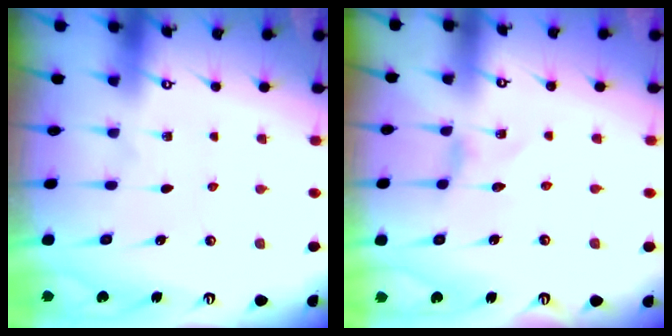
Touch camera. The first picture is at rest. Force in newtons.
{"total": 0.0}